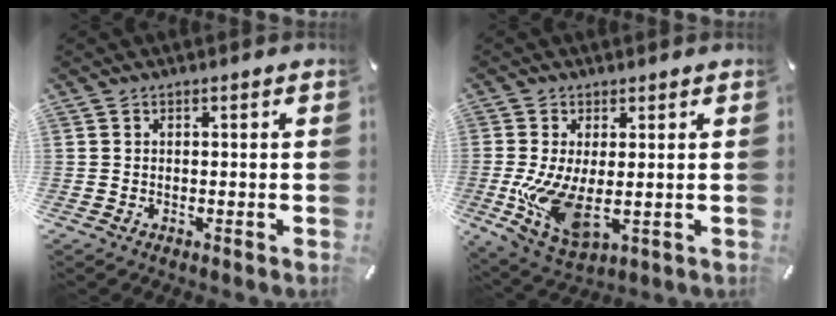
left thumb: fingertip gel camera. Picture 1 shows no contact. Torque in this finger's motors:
{"motor_torque": [0.43, 1.06, 0.96, 0.37, 0.58]}